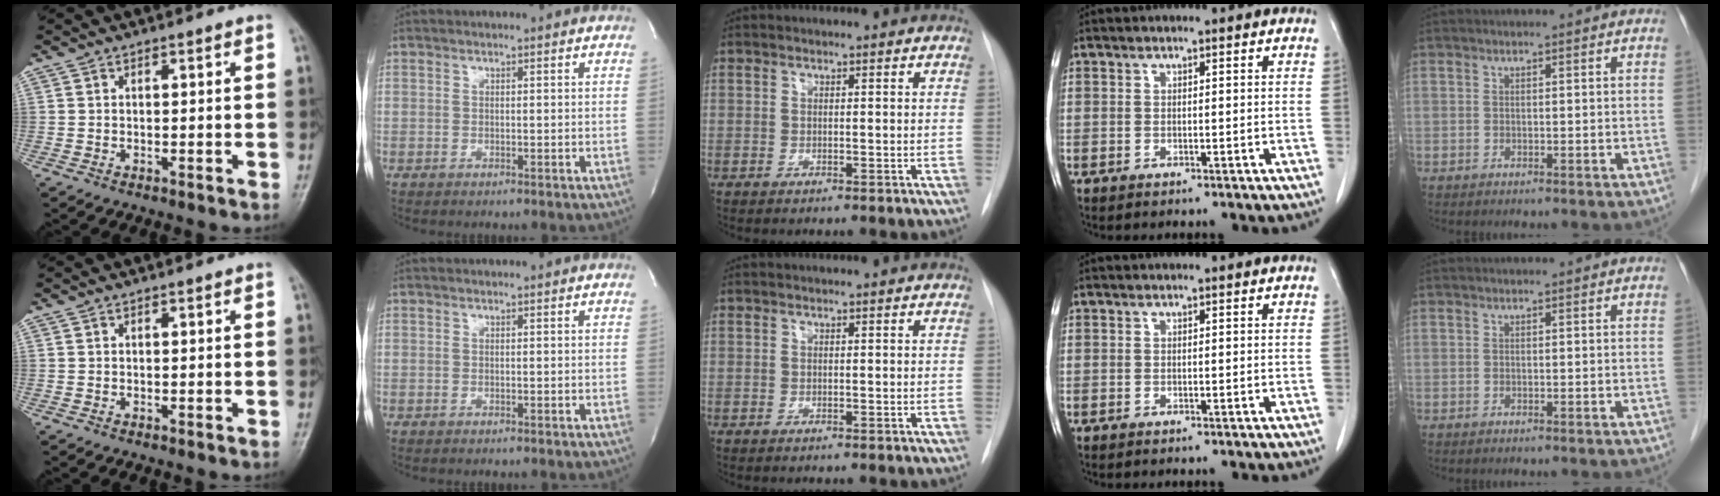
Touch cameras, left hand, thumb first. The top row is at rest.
{}